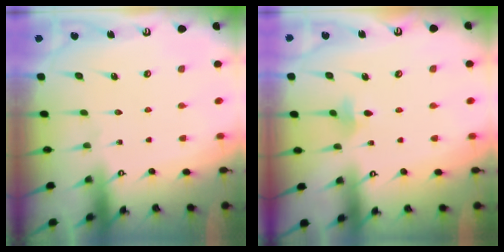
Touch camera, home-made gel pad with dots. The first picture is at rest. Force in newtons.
{"total": 4.6, "press": 4.5, "slide": 1.0}